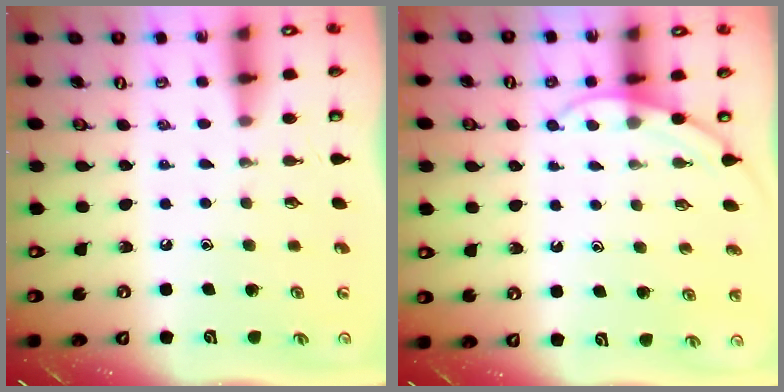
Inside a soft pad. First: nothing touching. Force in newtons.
{"total": 3.8, "press": 3.8, "slide": 0.3}